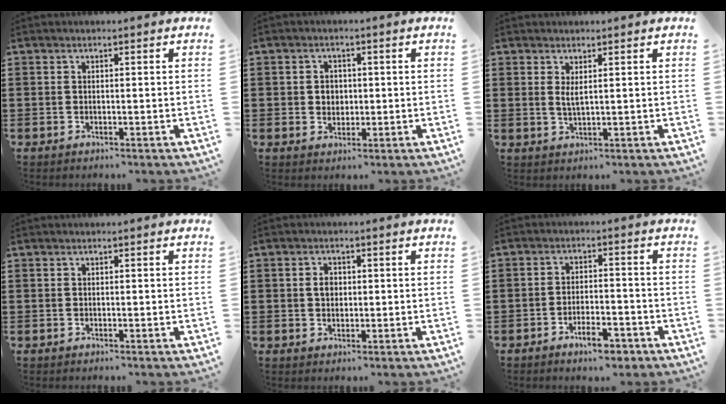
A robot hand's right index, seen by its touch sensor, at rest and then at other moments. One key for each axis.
{"total": 2.3, "fx": 0.1, "fy": 2.2, "fz": 0.9, "tx": -0.024, "ty": 0.009, "tz": -0.001}
{"total": 1.8, "fx": 0.9, "fy": 0.2, "fz": 1.6, "tx": -0.035, "ty": -0.002, "tz": 0.016}
{"total": 0.0}
{"total": 2.0, "fx": 0.2, "fy": 1.4, "fz": 1.4, "tx": -0.030, "ty": 0.007, "tz": 0.002}
{"total": 5.3, "fx": -3.7, "fy": 1.5, "fz": 3.5, "tx": -0.062, "ty": 0.006, "tz": -0.068}